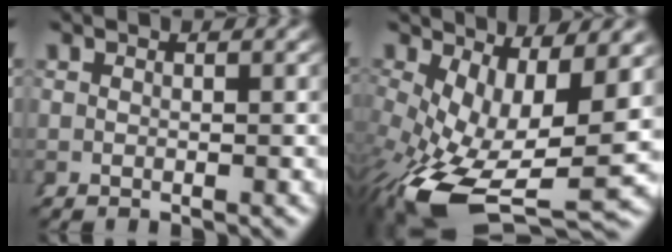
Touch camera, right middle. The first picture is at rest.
{"total": 10.4, "force": [-2.7, 5.0, 8.7], "torque": [-0.170, -0.061, -0.010]}